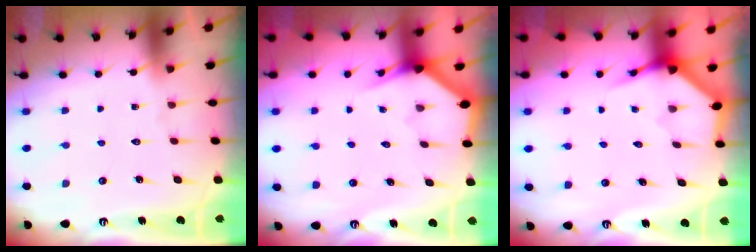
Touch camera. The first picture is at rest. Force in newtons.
{"total": 3.0, "press": 3.0, "slide": 0.1}
{"total": 3.8, "press": 3.8, "slide": 0.2}